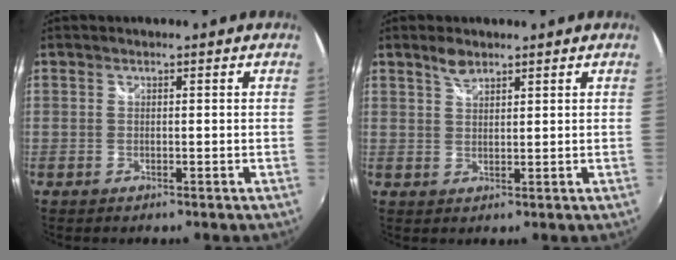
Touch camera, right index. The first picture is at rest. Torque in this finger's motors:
{"motor_torque": [0.18, 0.12, 0.03, 0.01]}